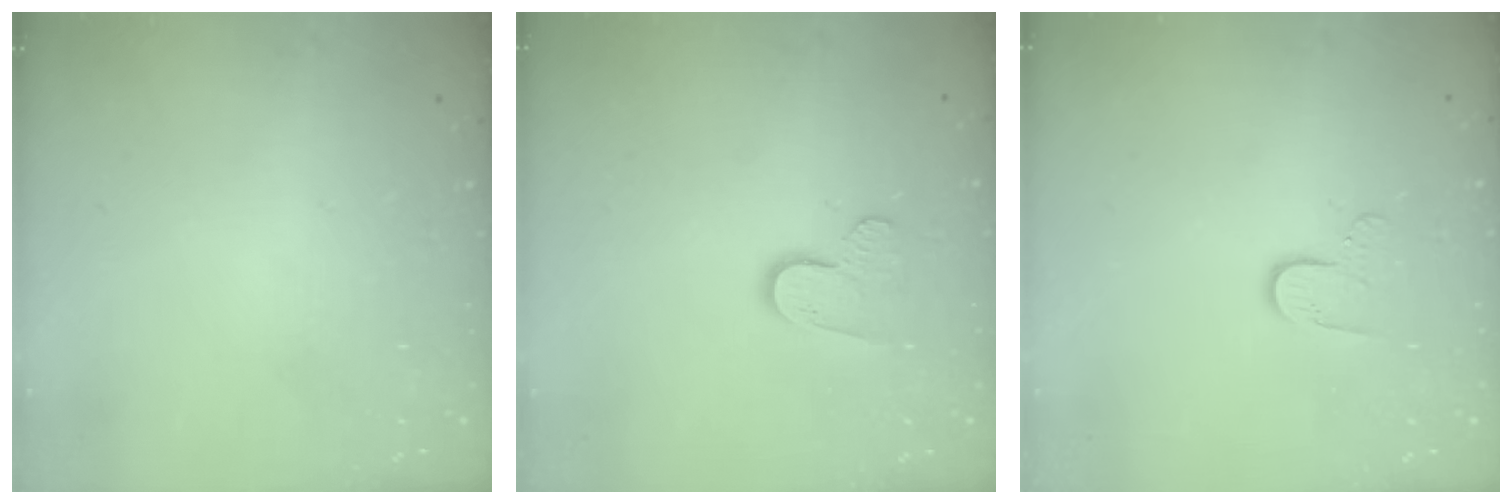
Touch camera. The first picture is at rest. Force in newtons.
{"total": 7.8, "press": 7.7, "slide": 0.6}
{"total": 5.9, "press": 5.9, "slide": 0.6}